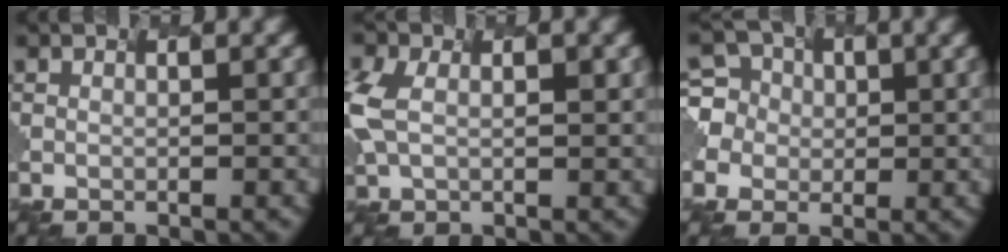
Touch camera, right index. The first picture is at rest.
{"total": 4.8, "force": [0.1, 3.0, 3.8], "torque": [-0.106, 0.005, 0.014]}
{"total": 6.0, "force": [0.6, 5.8, 1.4], "torque": [-0.040, 0.042, 0.005]}